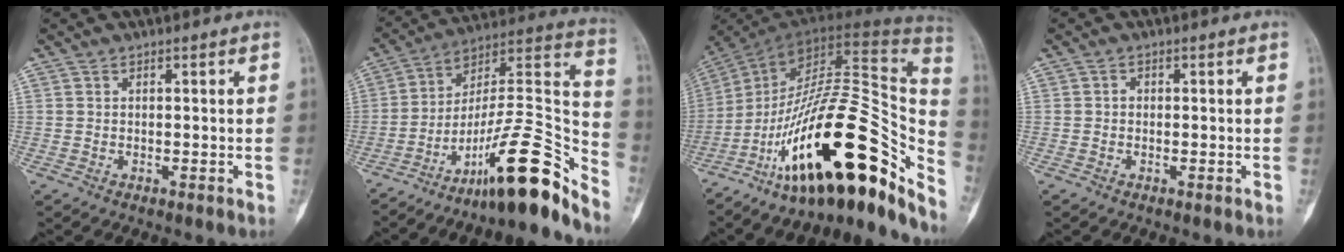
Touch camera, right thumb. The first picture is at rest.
{"total": 22.8, "force": [-15.7, 4.1, 16.1], "torque": [-0.226, 0.127, -0.253]}
{"total": 32.7, "force": [-17.3, 10.5, 25.6], "torque": [-0.323, 0.099, -0.272]}
{"total": 1.0, "force": [0.0, 0.9, 0.5], "torque": [-0.003, 0.004, -0.003]}